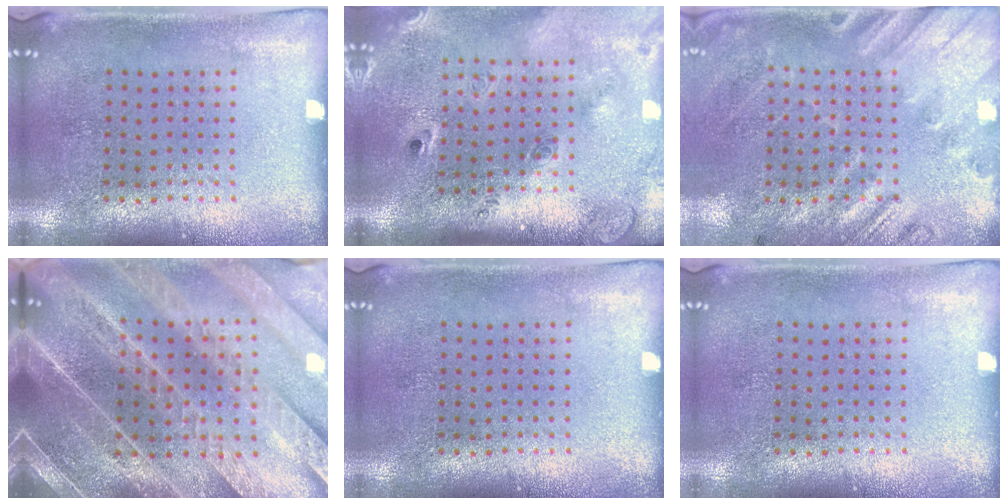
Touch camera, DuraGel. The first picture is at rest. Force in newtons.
{"total": 2.6, "press": 1.9, "slide": 1.8}
{"total": 2.5, "press": 1.8, "slide": 1.8}
{"total": 4.5, "press": 4.0, "slide": 2.0}
{"total": 0.0}
{"total": 0.0}